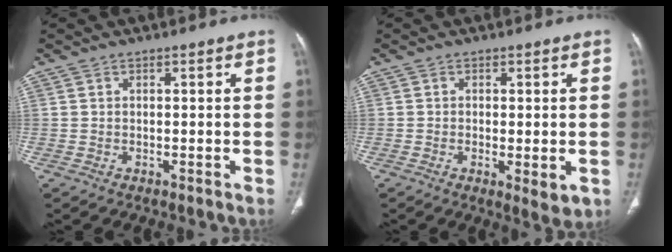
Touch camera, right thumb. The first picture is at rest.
{"total": 4.5, "force": [-1.0, 1.6, 4.0], "torque": [-0.062, -0.012, -0.013]}